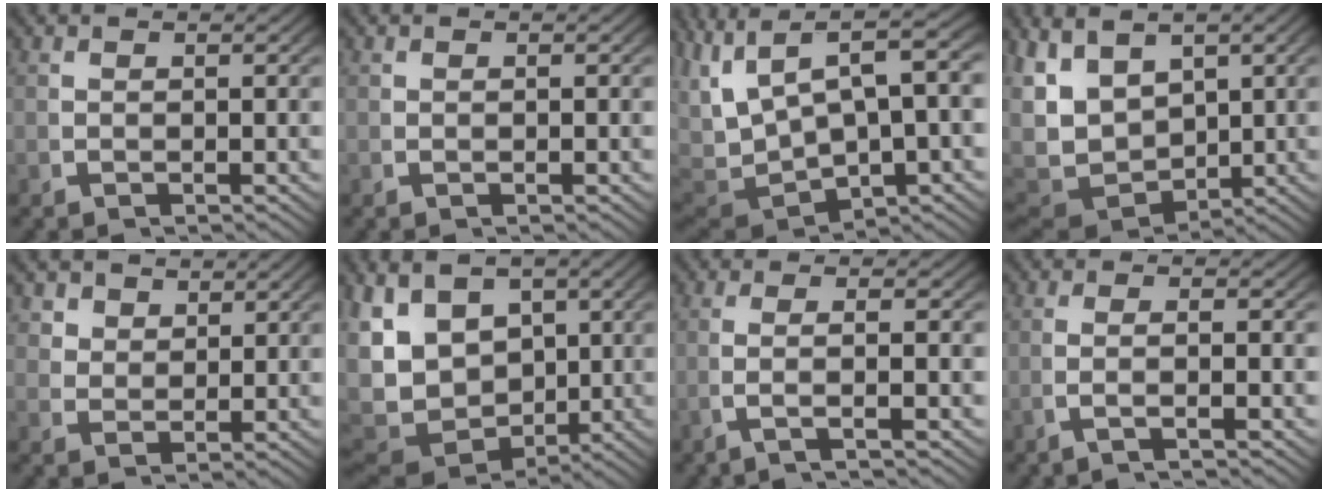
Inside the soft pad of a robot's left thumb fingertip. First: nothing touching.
{"total": 0.0}
{"total": 11.3, "force": [1.3, 6.7, 9.0], "torque": [-0.185, -0.028, 0.049]}
{"total": 10.2, "force": [0.6, 7.8, 6.6], "torque": [-0.163, -0.030, 0.024]}
{"total": 3.1, "force": [2.3, 1.8, 1.1], "torque": [-0.019, -0.010, 0.050]}
{"total": 12.8, "force": [0.1, 9.8, 8.2], "torque": [-0.184, -0.043, 0.016]}
{"total": 3.0, "force": [-0.4, -0.2, 3.0], "torque": [-0.069, 0.002, -0.009]}
{"total": 2.1, "force": [-0.6, -0.2, 2.0], "torque": [-0.049, 0.003, -0.012]}